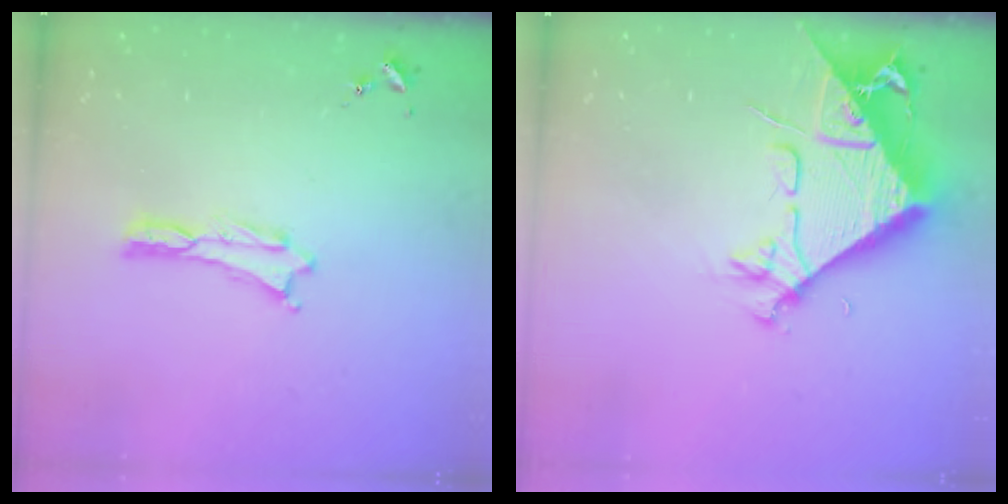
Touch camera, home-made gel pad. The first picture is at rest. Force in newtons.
{"total": 10.1, "press": 10.0, "slide": 1.2}